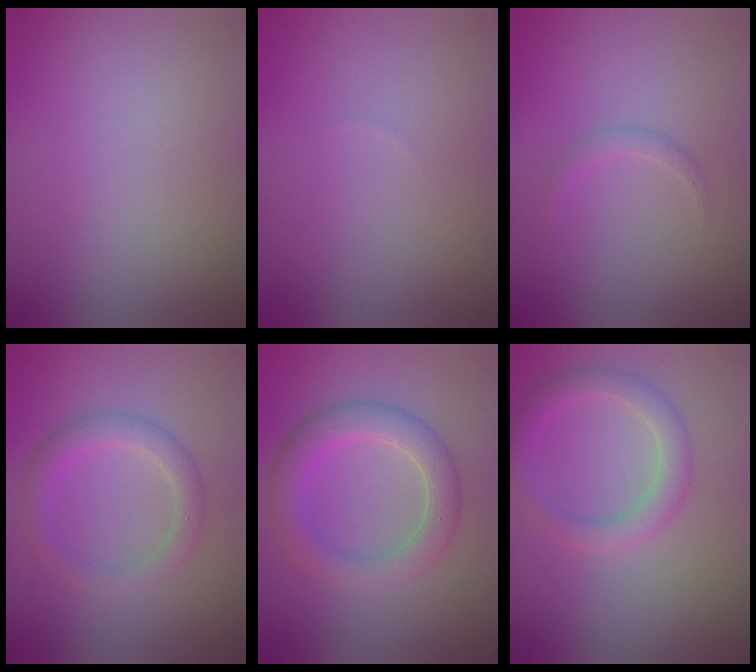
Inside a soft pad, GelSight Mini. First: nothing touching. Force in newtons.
{"total": 0.0}
{"total": 1.0, "press": 1.0, "slide": 0.1}
{"total": 2.8, "press": 2.8, "slide": 0.1}
{"total": 4.3, "press": 4.3, "slide": 0.1}
{"total": 2.8, "press": 2.8, "slide": 0.0}